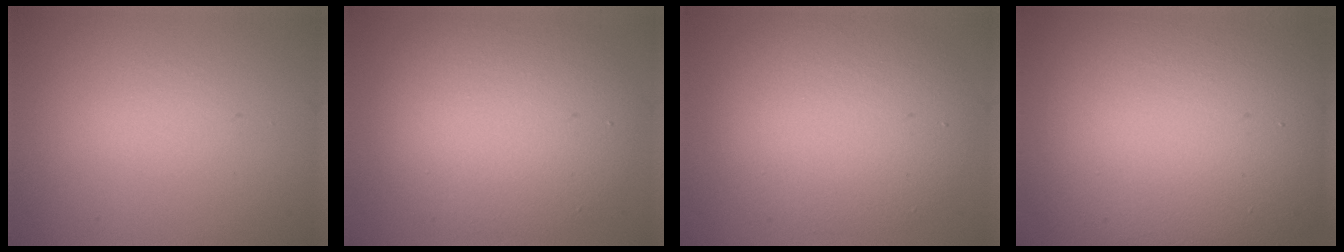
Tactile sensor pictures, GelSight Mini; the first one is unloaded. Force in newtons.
{"total": 8.1, "press": 8.1, "slide": 0.3}
{"total": 7.3, "press": 7.3, "slide": 0.6}
{"total": 18.2, "press": 18.2, "slide": 1.0}